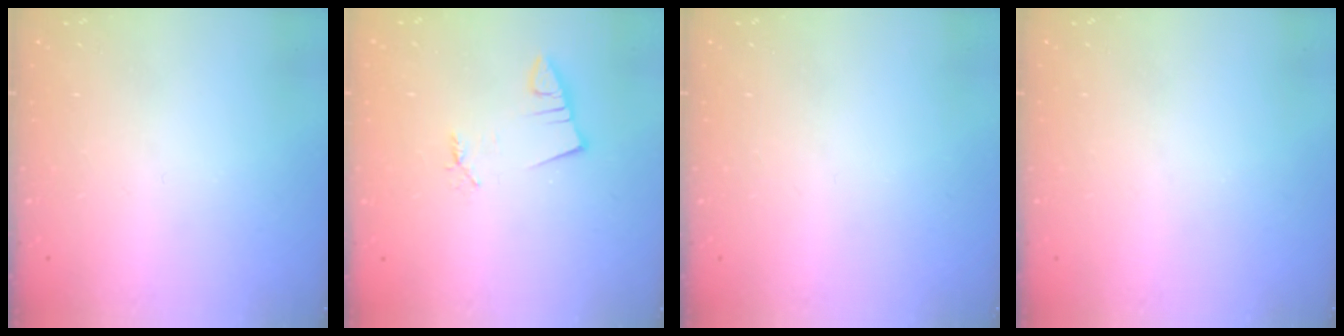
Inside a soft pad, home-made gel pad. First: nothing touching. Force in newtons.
{"total": 1.4, "press": 1.4, "slide": 0.1}
{"total": 0.0}
{"total": 0.0}